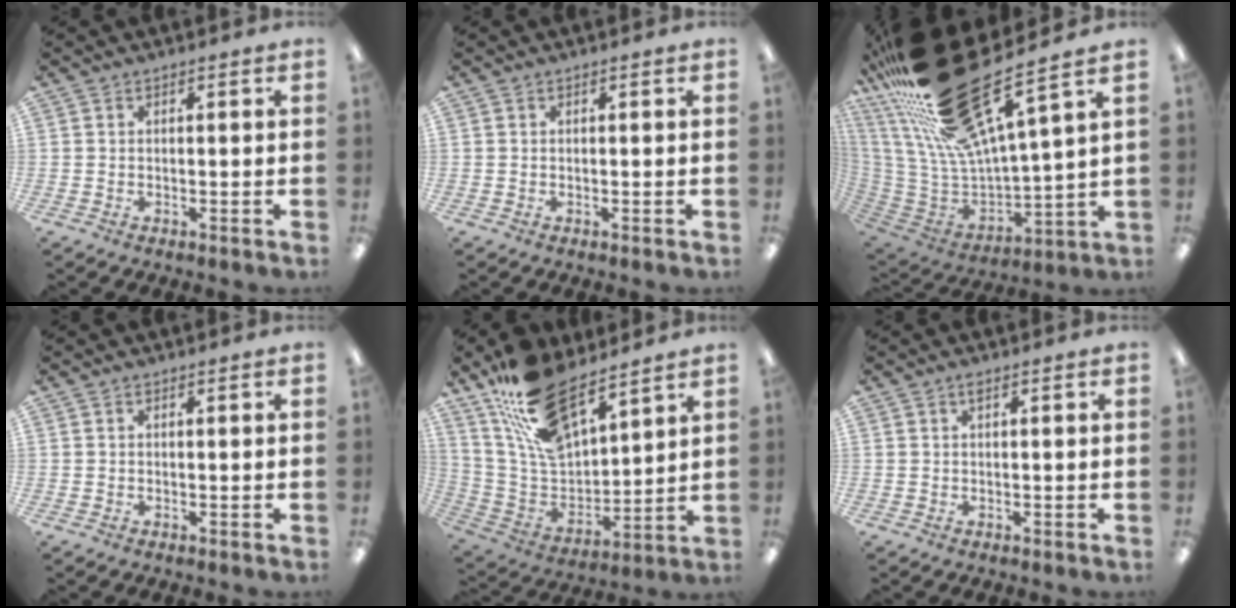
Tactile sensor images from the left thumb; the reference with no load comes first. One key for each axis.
{"total": 0.0}
{"total": 28.7, "fx": 19.8, "fy": 7.9, "fz": 19.2, "tx": -0.330, "ty": -0.143, "tz": 0.343}
{"total": 0.0}
{"total": 18.6, "fx": 13.8, "fy": 7.9, "fz": 9.6, "tx": -0.203, "ty": -0.067, "tz": 0.255}
{"total": 1.0, "fx": 0.5, "fy": 0.2, "fz": 0.8, "tx": -0.019, "ty": 0.002, "tz": 0.009}